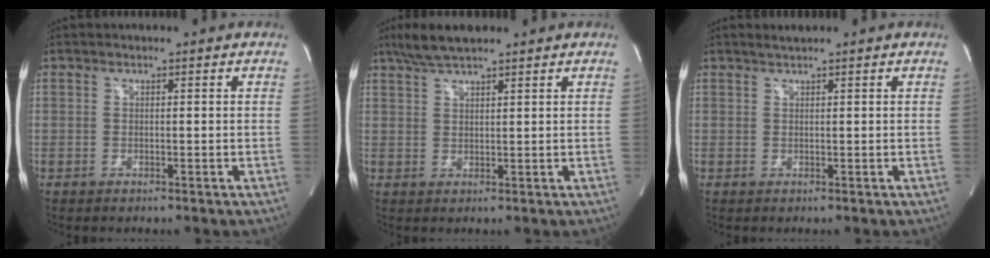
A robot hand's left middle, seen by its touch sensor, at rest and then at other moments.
{"total": 5.4, "force": [4.4, 0.7, 3.1], "torque": [-0.070, 0.018, 0.083]}
{"total": 1.0, "force": [0.9, -0.2, 0.4], "torque": [-0.013, 0.004, 0.021]}